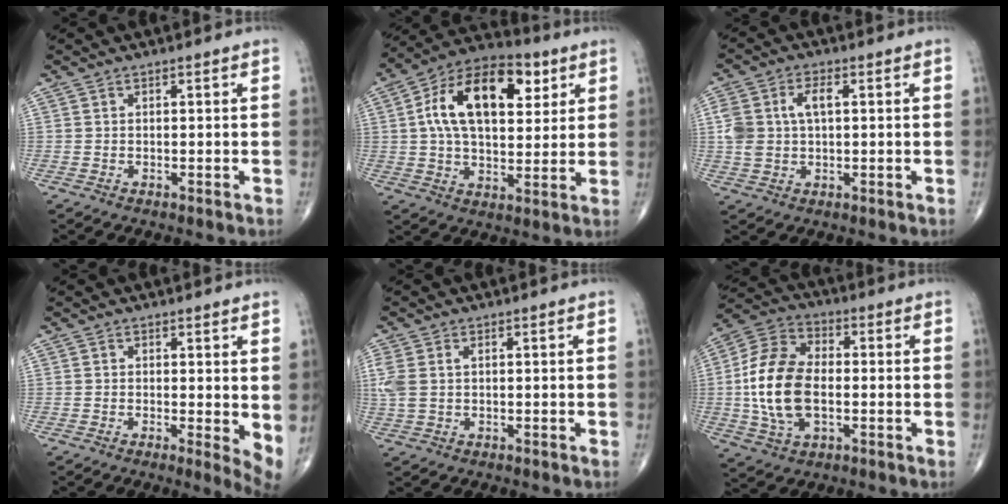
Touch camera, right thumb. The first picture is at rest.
{"total": 19.3, "force": [5.6, 10.8, 15.0], "torque": [-0.224, 0.006, 0.085]}
{"total": 7.1, "force": [1.2, 4.2, 5.6], "torque": [-0.120, 0.014, 0.025]}
{"total": 4.2, "force": [0.7, 1.2, 3.9], "torque": [-0.054, -0.013, 0.008]}
{"total": 5.2, "force": [0.8, 3.3, 3.9], "torque": [-0.126, 0.014, 0.021]}
{"total": 15.8, "force": [-1.1, 9.3, 12.8], "torque": [-0.255, 0.017, -0.021]}